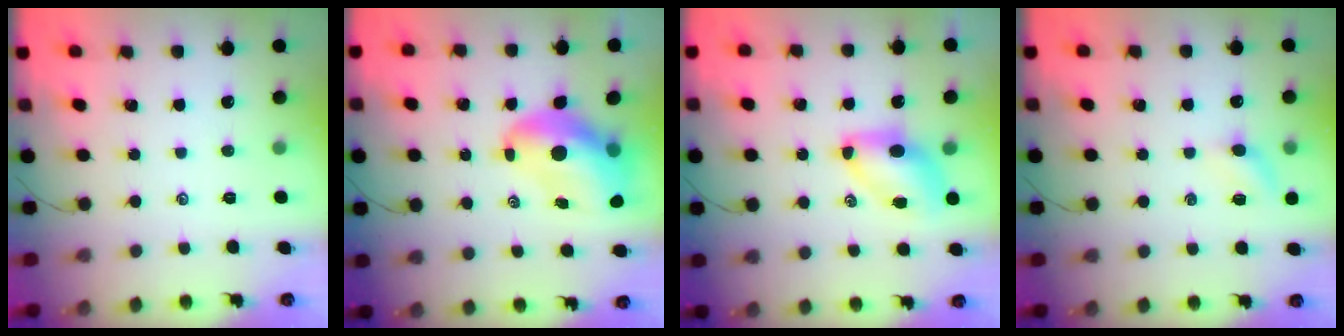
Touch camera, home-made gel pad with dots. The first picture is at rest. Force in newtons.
{"total": 12.4, "press": 11.9, "slide": 3.5}
{"total": 7.3, "press": 7.2, "slide": 1.3}
{"total": 5.3, "press": 5.1, "slide": 1.6}